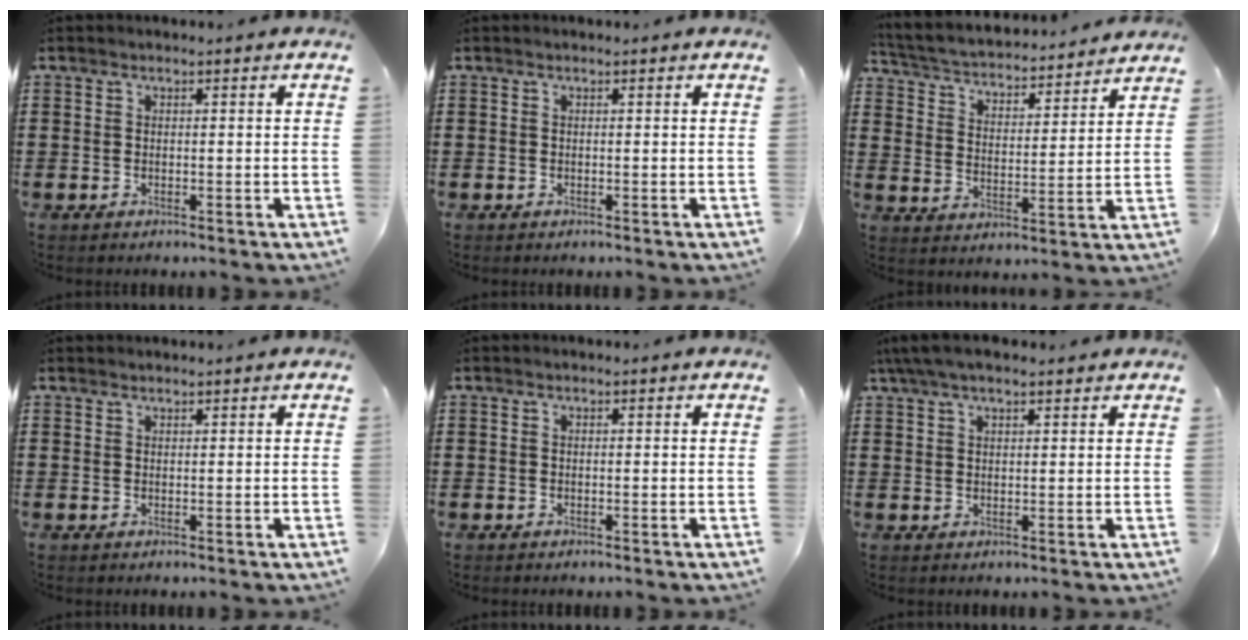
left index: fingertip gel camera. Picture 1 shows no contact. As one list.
[{"total": 0.0}, {"total": 3.4, "force": [3.3, 0.4, 0.5], "torque": [-0.033, -0.030, 0.048]}, {"total": 0.7, "force": [0.7, 0.0, 0.0], "torque": [-0.003, -0.001, 0.014]}, {"total": 0.0}, {"total": 4.1, "force": [3.0, 1.2, 2.6], "torque": [-0.057, 0.004, 0.056]}]